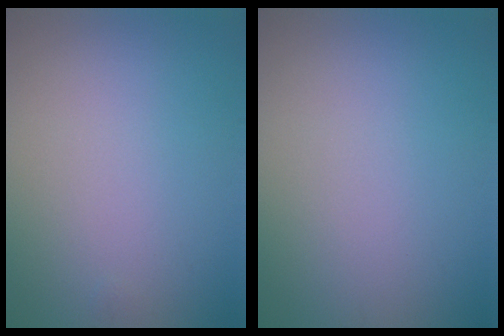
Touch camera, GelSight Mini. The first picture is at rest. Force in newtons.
{"total": 0.0}